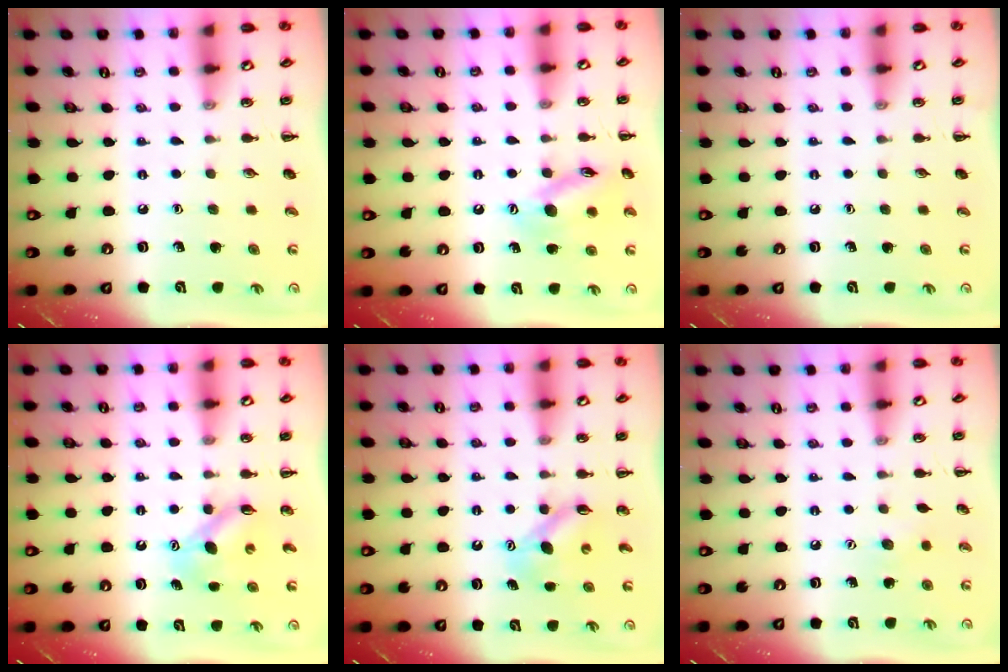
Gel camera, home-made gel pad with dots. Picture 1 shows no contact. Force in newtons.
{"total": 12.5, "press": 12.3, "slide": 2.0}
{"total": 0.0}
{"total": 5.0, "press": 5.0, "slide": 0.7}
{"total": 5.0, "press": 5.0, "slide": 0.7}
{"total": 3.4, "press": 3.3, "slide": 0.8}